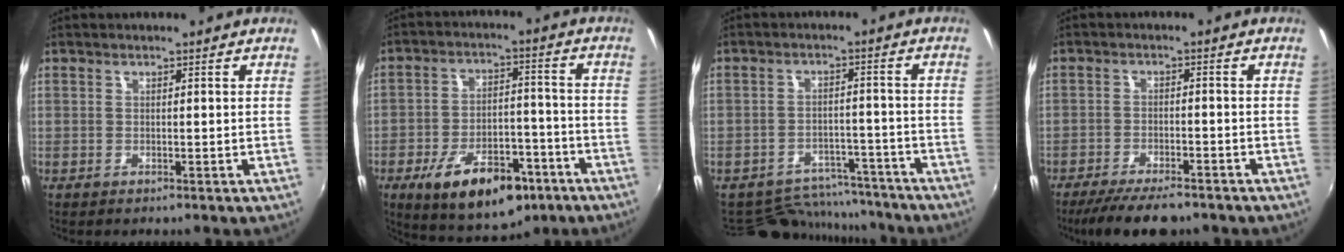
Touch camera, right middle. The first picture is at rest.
{"total": 16.4, "force": [-9.3, 8.2, 10.7], "torque": [-0.192, 0.003, -0.128]}
{"total": 11.6, "force": [-10.4, 5.0, 1.6], "torque": [-0.040, 0.030, -0.134]}
{"total": 9.9, "force": [-8.2, 2.5, 5.0], "torque": [-0.115, -0.025, -0.132]}